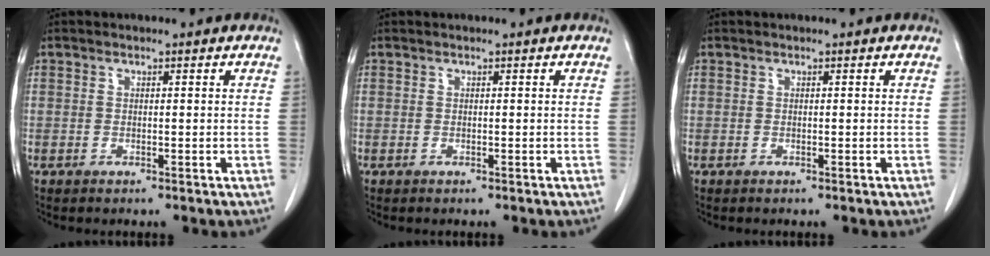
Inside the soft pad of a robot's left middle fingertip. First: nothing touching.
{"total": 0.0}
{"total": 0.0}